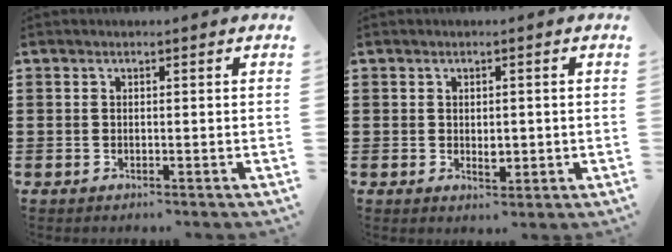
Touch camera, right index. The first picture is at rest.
{"total": 2.2, "force": [0.0, 1.4, 1.7], "torque": [-0.025, 0.002, -0.002]}